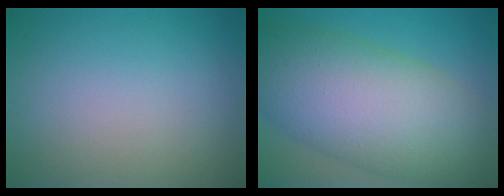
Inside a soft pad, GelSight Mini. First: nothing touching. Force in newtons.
{"total": 12.1, "press": 12.1, "slide": 0.4}